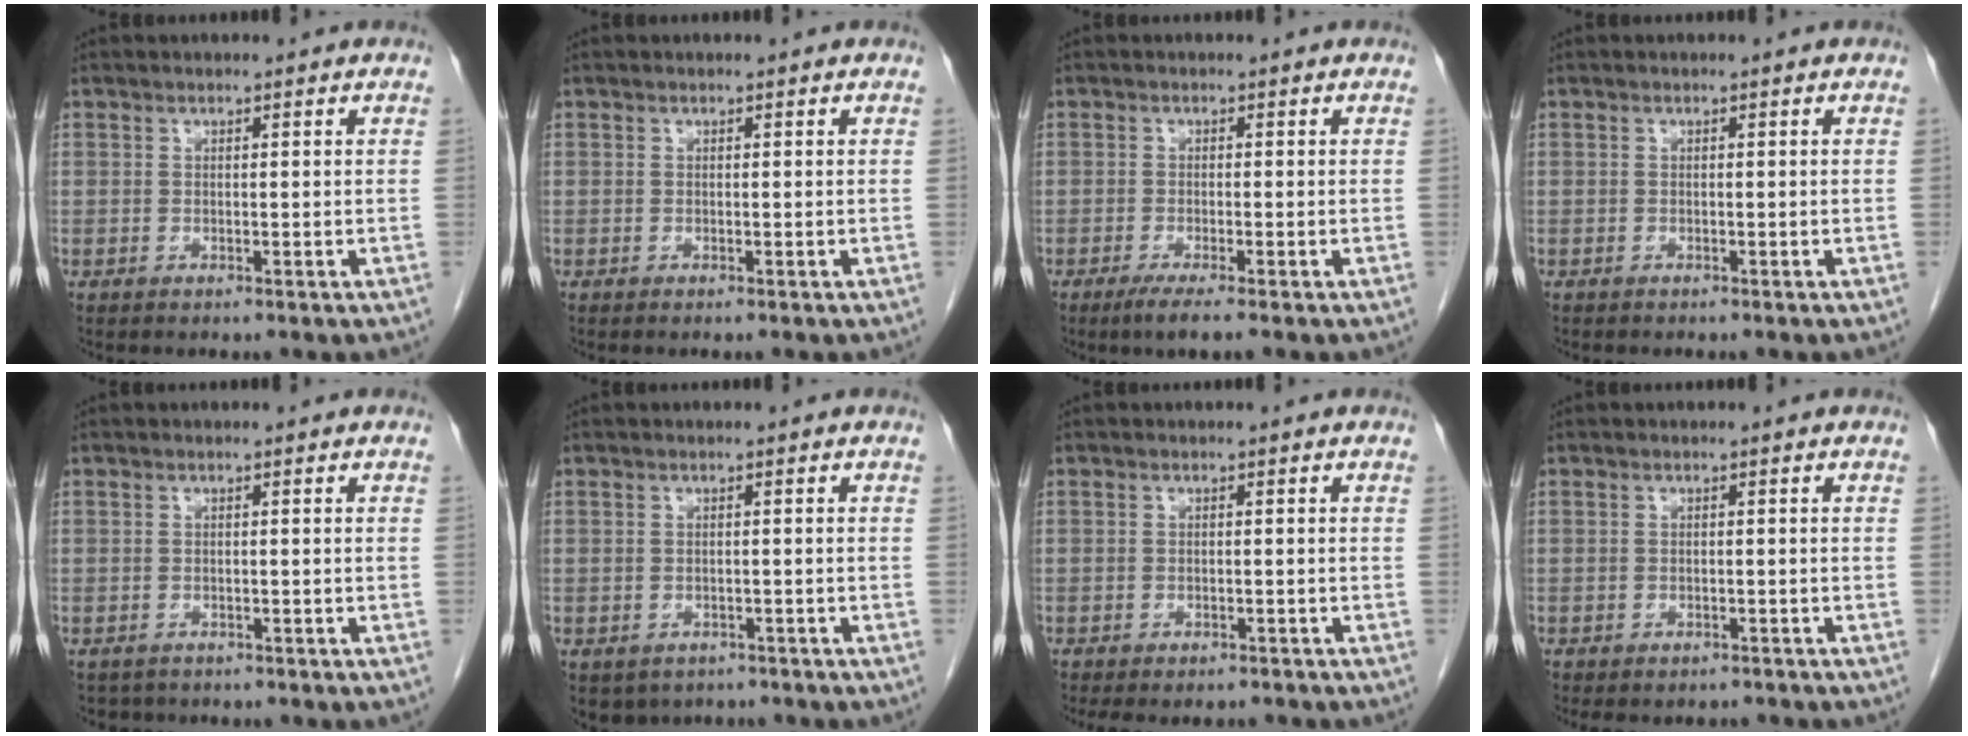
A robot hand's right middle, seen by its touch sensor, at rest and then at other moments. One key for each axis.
{"total": 0.0}
{"total": 2.9, "fx": -1.9, "fy": -0.1, "fz": 2.2, "tx": -0.043, "ty": -0.010, "tz": -0.037}
{"total": 0.0}
{"total": 2.6, "fx": -2.1, "fy": 1.4, "fz": 0.0, "tx": -0.005, "ty": 0.002, "tz": -0.029}
{"total": 5.5, "fx": -4.0, "fy": 3.7, "fz": 1.0, "tx": -0.009, "ty": 0.008, "tz": -0.048}
{"total": 6.6, "fx": -5.8, "fy": 2.5, "fz": 2.0, "tx": -0.021, "ty": -0.003, "tz": -0.072}
{"total": 4.9, "fx": -4.3, "fy": 2.1, "fz": 1.0, "tx": -0.006, "ty": 0.003, "tz": -0.052}